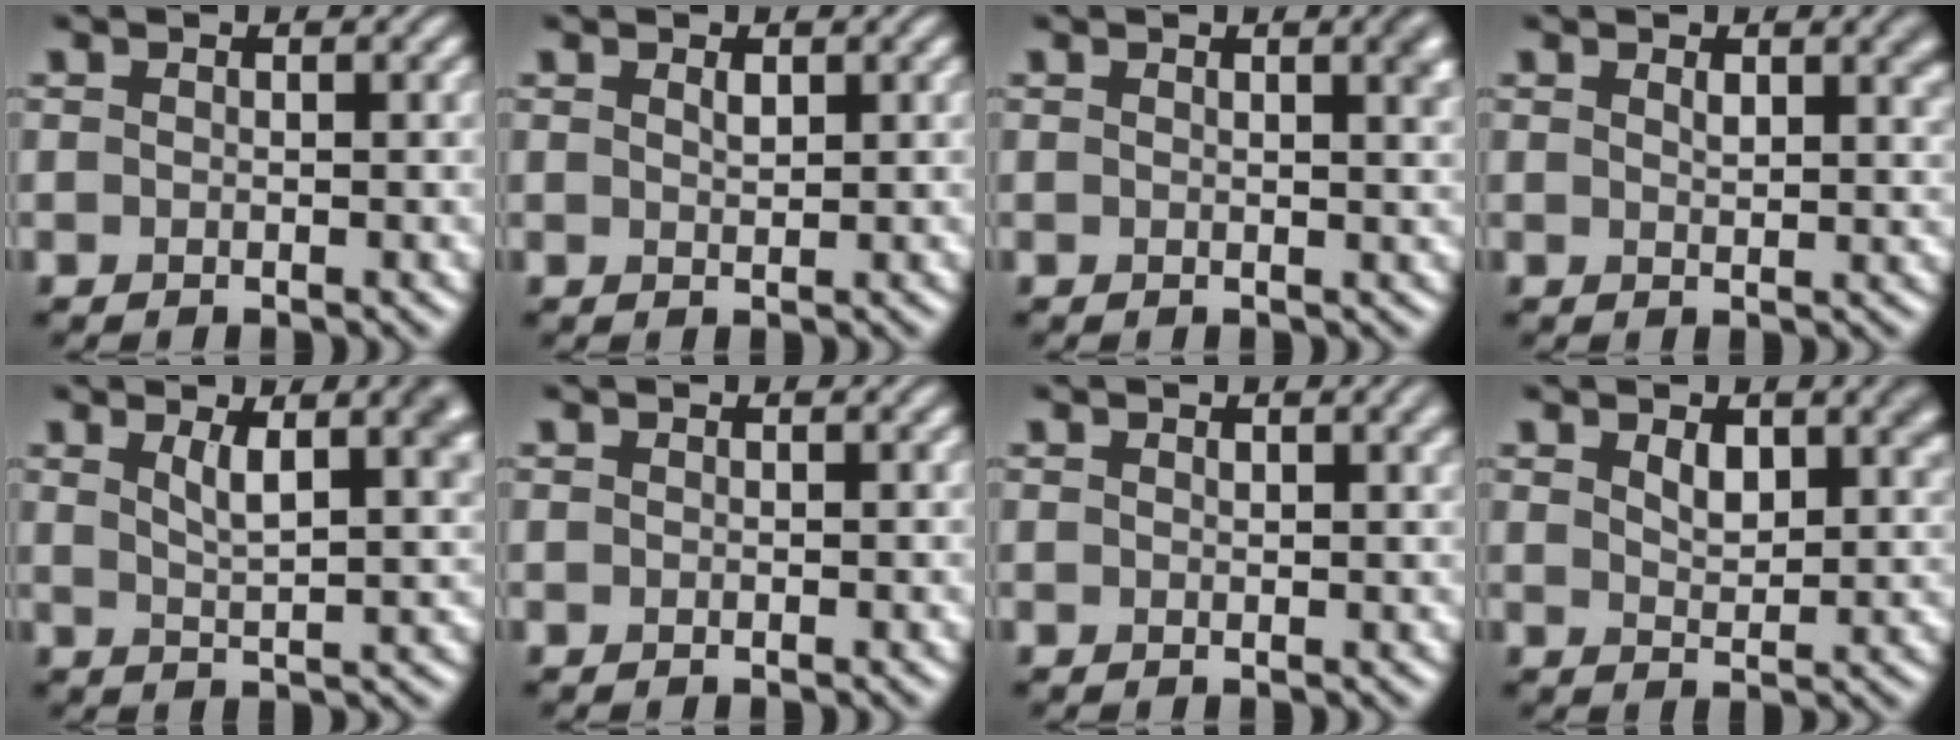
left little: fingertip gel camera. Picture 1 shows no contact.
{"total": 0.8, "force": [0.5, 0.3, 0.5], "torque": [-0.012, -0.002, 0.011]}
{"total": 2.7, "force": [1.1, 1.0, 2.2], "torque": [-0.012, 0.007, 0.012]}
{"total": 2.6, "force": [1.4, 0.9, 2.0], "torque": [-0.022, 0.001, 0.024]}
{"total": 5.2, "force": [2.3, 1.8, 4.4], "torque": [-0.057, 0.003, 0.034]}
{"total": 0.0}
{"total": 1.8, "force": [1.0, 0.6, 1.5], "torque": [-0.017, 0.001, 0.017]}
{"total": 3.4, "force": [1.7, 1.8, 2.4], "torque": [-0.039, -0.002, 0.032]}